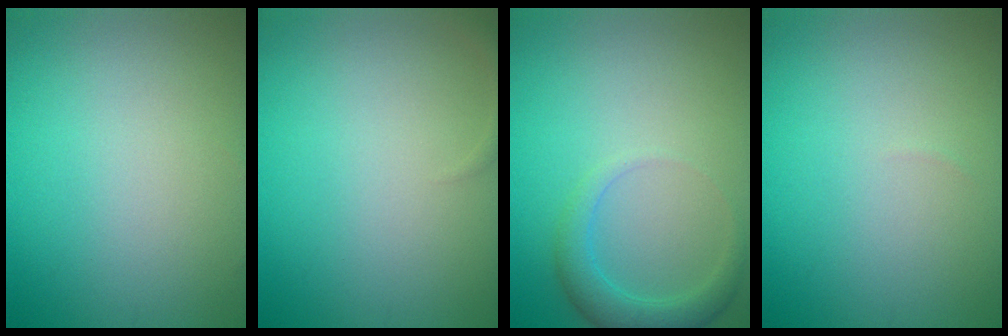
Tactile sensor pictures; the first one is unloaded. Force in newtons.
{"total": 0.7, "press": 0.7, "slide": 0.1}
{"total": 2.6, "press": 2.6, "slide": 0.0}
{"total": 0.0}